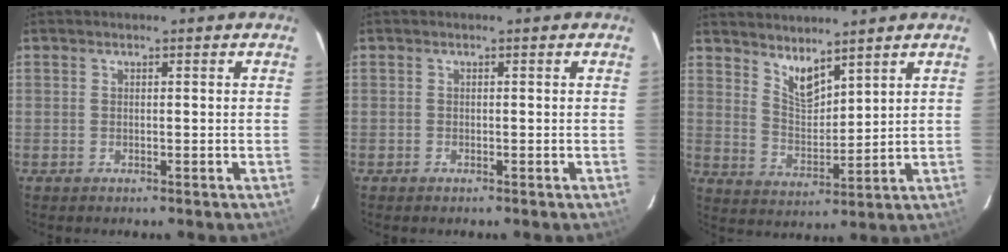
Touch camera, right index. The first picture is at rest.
{"total": 0.0}
{"total": 6.1, "force": [4.9, 1.8, 3.1], "torque": [-0.051, -0.008, 0.096]}